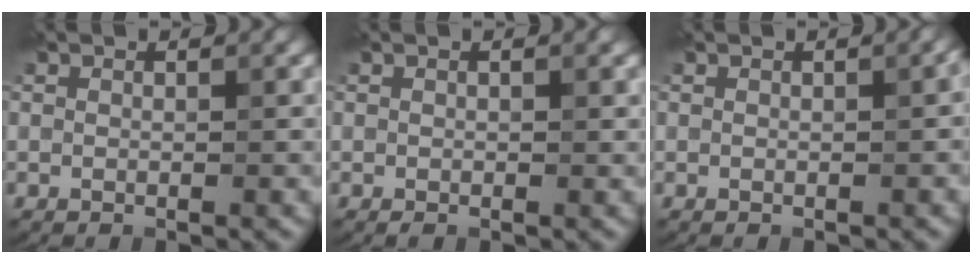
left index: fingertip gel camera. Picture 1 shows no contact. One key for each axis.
{"total": 0.6, "fx": 0.0, "fy": 0.3, "fz": 0.5, "tx": -0.008, "ty": -0.001, "tz": 0.001}
{"total": 0.6, "fx": 0.0, "fy": 0.1, "fz": 0.6, "tx": -0.007, "ty": 0.004, "tz": 0.002}